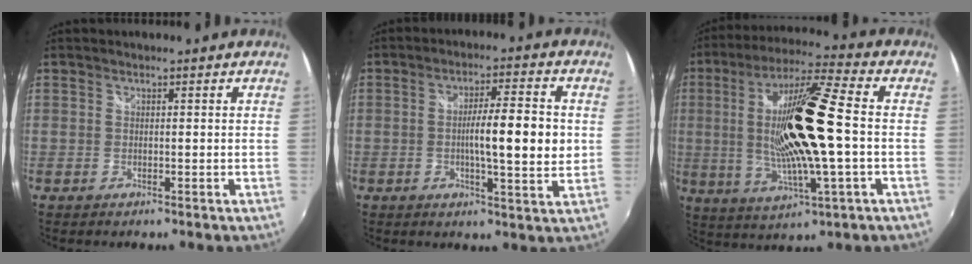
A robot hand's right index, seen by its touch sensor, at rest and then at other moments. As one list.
[{"total": 10.1, "force": [0.0, 1.2, 10.0], "torque": [-0.162, -0.003, -0.001]}, {"total": 19.3, "force": [0.0, 2.3, 19.2], "torque": [-0.354, -0.002, 0.003]}]